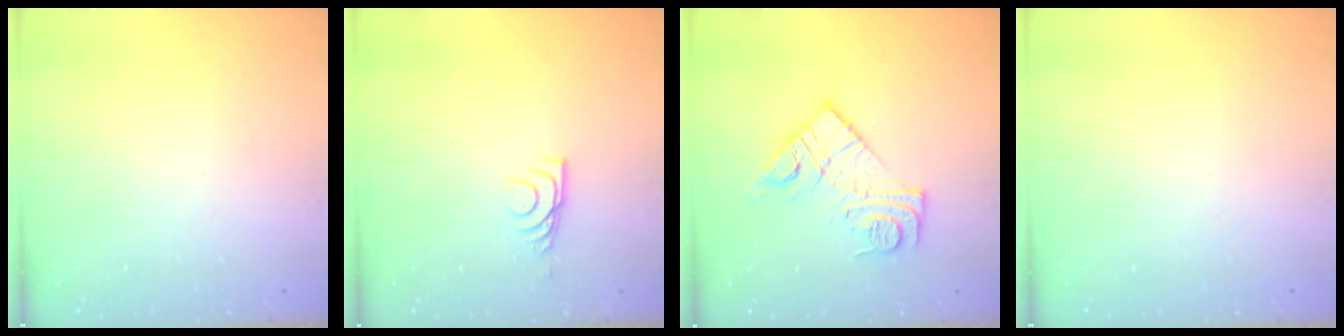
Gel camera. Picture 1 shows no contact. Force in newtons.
{"total": 6.9, "press": 6.8, "slide": 0.8}
{"total": 13.8, "press": 13.7, "slide": 0.8}
{"total": 0.0}